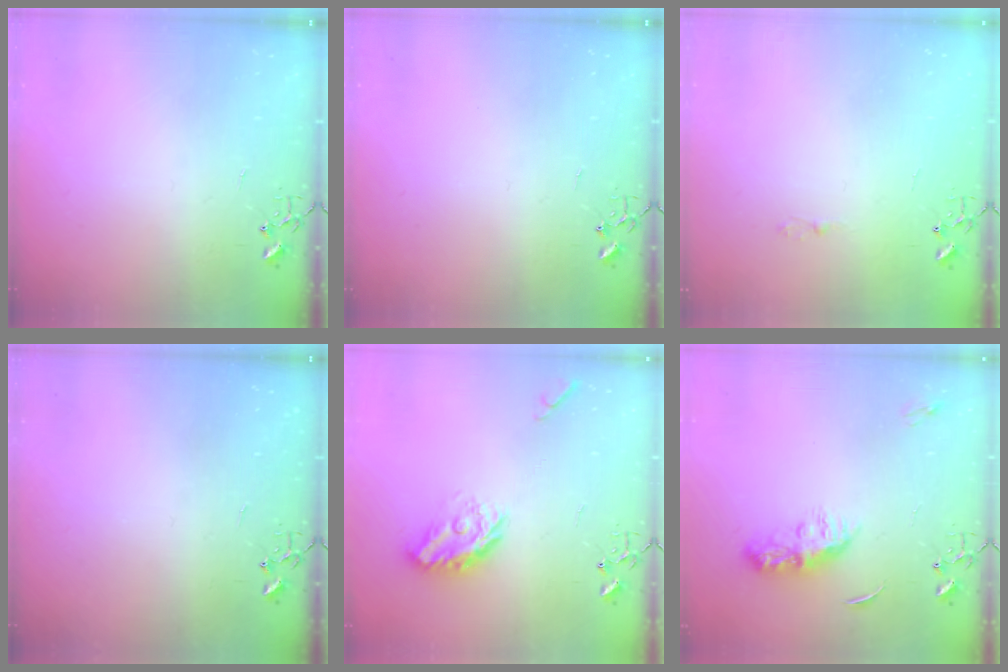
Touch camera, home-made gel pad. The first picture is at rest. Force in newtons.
{"total": 0.0}
{"total": 2.5, "press": 2.5, "slide": 0.3}
{"total": 0.0}
{"total": 11.3, "press": 11.3, "slide": 0.6}
{"total": 8.3, "press": 8.3, "slide": 0.4}